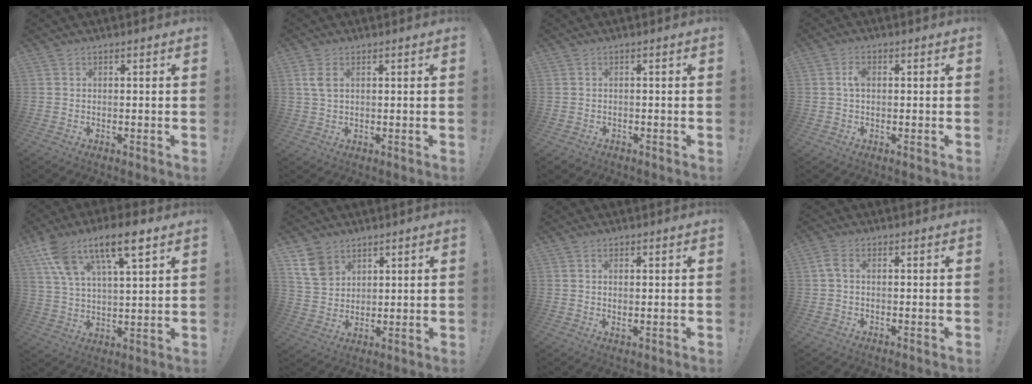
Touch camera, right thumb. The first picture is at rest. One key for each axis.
{"total": 4.1, "fx": 1.6, "fy": 2.2, "fz": 3.1, "tx": -0.057, "ty": 0.002, "tz": 0.029}
{"total": 0.9, "fx": -0.5, "fy": 0.7, "fz": 0.2, "tx": -0.005, "ty": 0.001, "tz": -0.009}
{"total": 2.9, "fx": 0.3, "fy": 1.7, "fz": 2.3, "tx": -0.040, "ty": 0.005, "tz": 0.003}
{"total": 14.6, "fx": 8.9, "fy": 5.1, "fz": 10.4, "tx": -0.192, "ty": -0.032, "tz": 0.154}
{"total": 9.5, "fx": 5.7, "fy": 6.8, "fz": 3.3, "tx": -0.058, "ty": -0.026, "tz": 0.117}
{"total": 1.3, "fx": 0.7, "fy": 0.2, "fz": 1.1, "tx": -0.015, "ty": -0.004, "tz": 0.010}
{"total": 2.4, "fx": 0.3, "fy": 1.4, "fz": 1.9, "tx": -0.041, "ty": 0.007, "tz": 0.006}